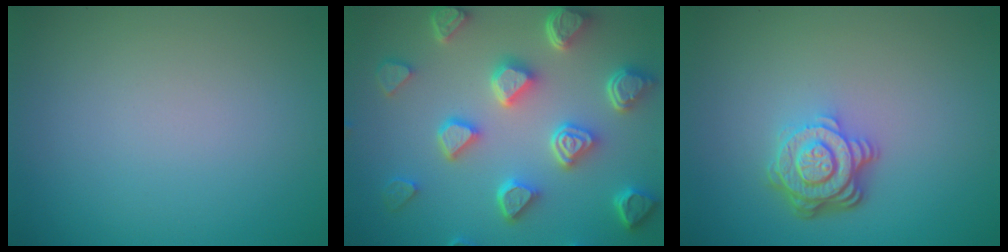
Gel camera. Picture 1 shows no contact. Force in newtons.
{"total": 7.5, "press": 6.0, "slide": 4.6}
{"total": 4.6, "press": 3.3, "slide": 3.1}